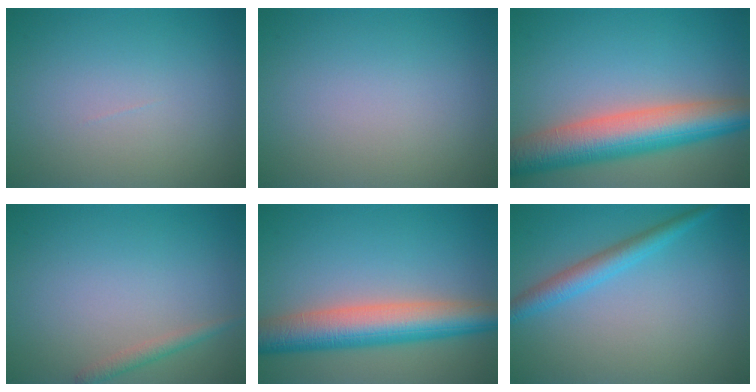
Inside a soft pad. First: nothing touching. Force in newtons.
{"total": 0.0}
{"total": 8.7, "press": 8.7, "slide": 0.5}
{"total": 1.3, "press": 1.3, "slide": 0.1}
{"total": 7.7, "press": 7.7, "slide": 0.3}
{"total": 2.8, "press": 2.8, "slide": 0.0}